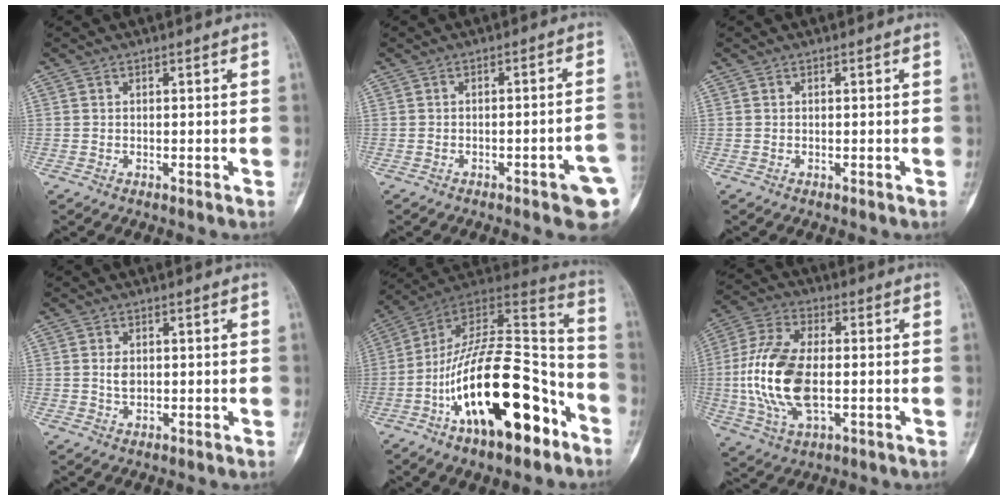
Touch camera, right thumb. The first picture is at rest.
{"total": 7.5, "force": [-2.8, 1.6, 6.8], "torque": [-0.080, 0.016, -0.030]}
{"total": 0.0}
{"total": 2.3, "force": [0.1, 1.7, 1.5], "torque": [-0.020, 0.001, 0.006]}
{"total": 26.8, "force": [-11.7, 11.2, 21.3], "torque": [-0.352, 0.073, -0.185]}
{"total": 16.2, "force": [-1.3, 8.5, 13.7], "torque": [-0.286, 0.009, -0.024]}